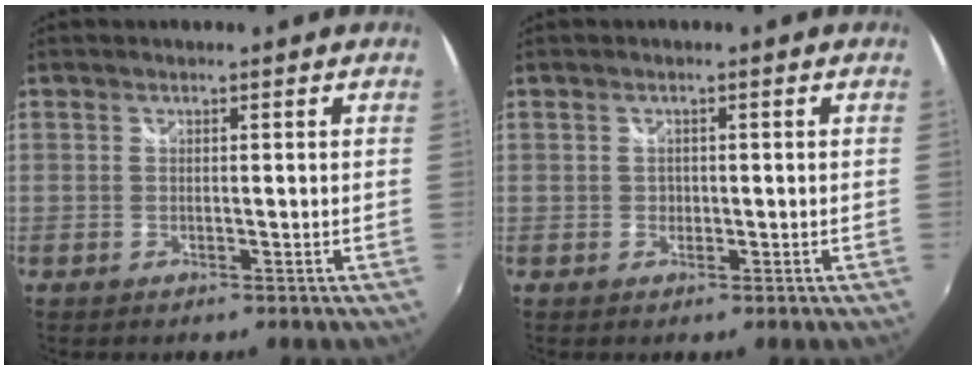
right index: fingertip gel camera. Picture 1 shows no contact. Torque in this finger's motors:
{"motor_torque": [0.57, 0.26, 0.02, 0.01]}